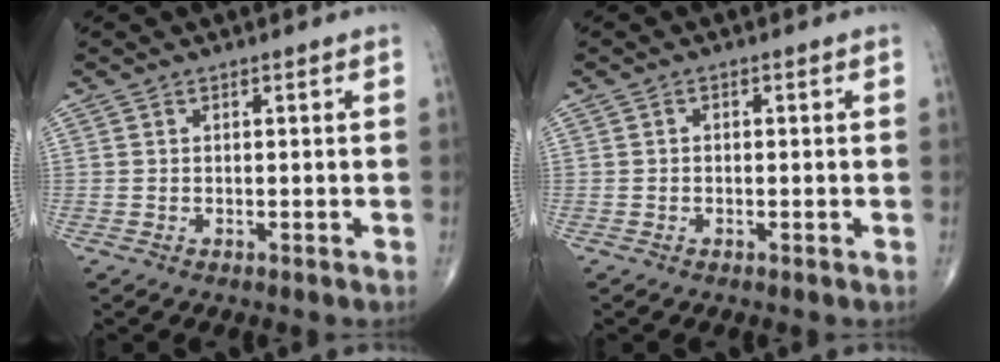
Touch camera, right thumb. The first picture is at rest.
{"total": 0.6, "force": [-0.1, 0.5, 0.3], "torque": [0.000, 0.003, -0.004]}